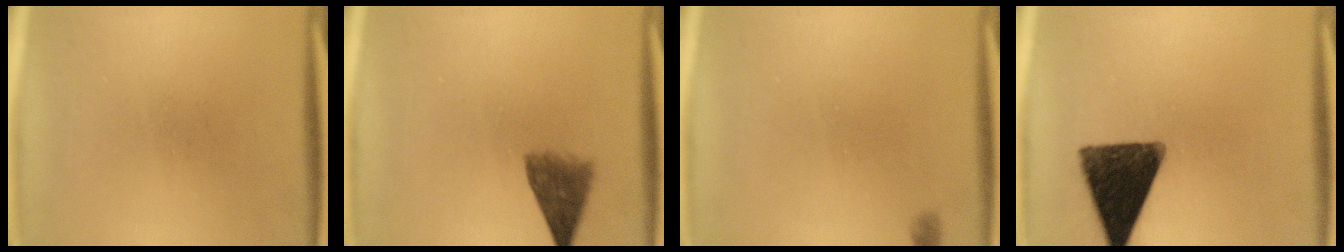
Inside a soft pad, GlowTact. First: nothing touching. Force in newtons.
{"total": 4.9}
{"total": 0.7}
{"total": 14.0}